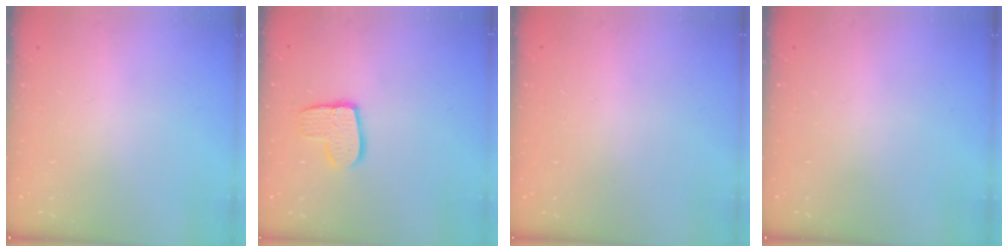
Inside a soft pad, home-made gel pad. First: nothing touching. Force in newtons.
{"total": 10.5, "press": 10.5, "slide": 0.8}
{"total": 0.0}
{"total": 0.0}